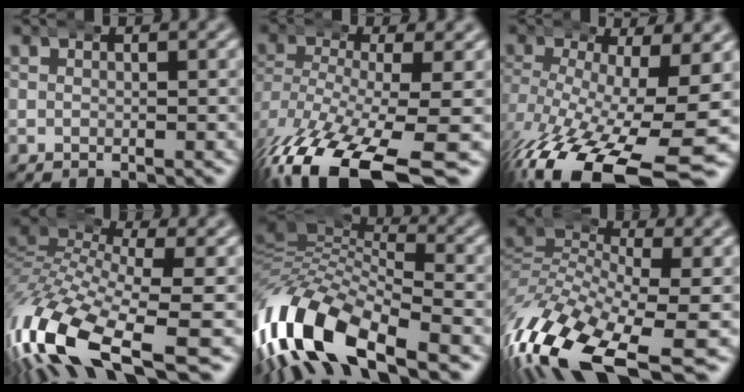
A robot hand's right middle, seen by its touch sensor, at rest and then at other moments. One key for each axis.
{"total": 9.9, "fx": -6.0, "fy": 3.6, "fz": 7.0, "tx": -0.154, "ty": -0.059, "tz": -0.068}
{"total": 10.4, "fx": -5.0, "fy": 3.9, "fz": 8.2, "tx": -0.157, "ty": -0.054, "tz": -0.054}
{"total": 10.3, "fx": -3.8, "fy": 5.4, "fz": 7.9, "tx": -0.202, "ty": -0.052, "tz": -0.043}
{"total": 12.2, "fx": -3.7, "fy": 7.6, "fz": 8.7, "tx": -0.208, "ty": -0.050, "tz": -0.051}
{"total": 10.7, "fx": -5.6, "fy": 5.1, "fz": 7.6, "tx": -0.179, "ty": -0.051, "tz": -0.070}